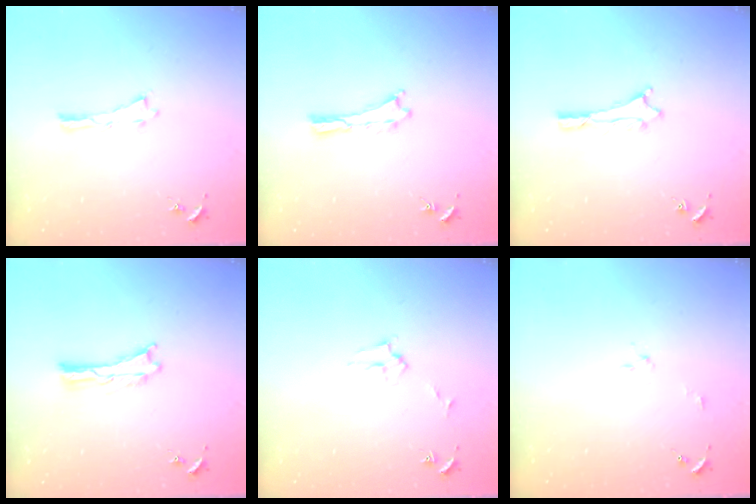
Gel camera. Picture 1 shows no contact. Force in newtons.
{"total": 0.0}
{"total": 1.1, "press": 1.0, "slide": 0.1}
{"total": 0.0}
{"total": 2.7, "press": 2.7, "slide": 0.3}
{"total": 2.0, "press": 2.0, "slide": 0.1}